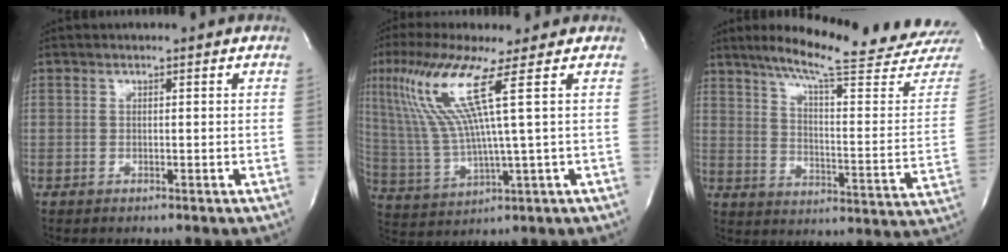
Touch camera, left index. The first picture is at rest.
{"total": 11.4, "force": [4.5, -1.4, 10.4], "torque": [-0.233, 0.002, 0.097]}
{"total": 24.2, "force": [21.4, 0.0, 11.3], "torque": [-0.166, -0.088, 0.273]}